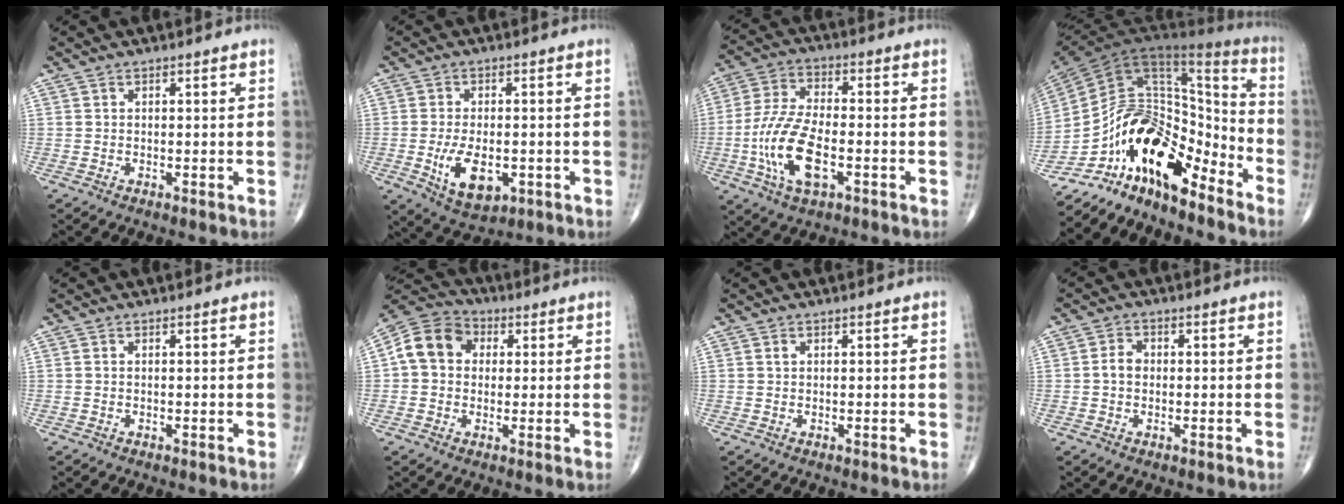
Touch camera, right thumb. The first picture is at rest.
{"total": 9.0, "force": [-2.2, 4.9, 7.2], "torque": [-0.117, -0.008, -0.024]}
{"total": 13.7, "force": [-3.8, 6.3, 11.6], "torque": [-0.242, 0.014, -0.072]}
{"total": 21.6, "force": [-13.5, 9.4, 14.0], "torque": [-0.213, 0.104, -0.233]}
{"total": 0.0}
{"total": 10.1, "force": [1.5, 8.3, 5.6], "torque": [-0.087, 0.023, 0.012]}
{"total": 0.6, "force": [0.3, 0.4, 0.4], "torque": [-0.009, 0.004, 0.007]}
{"total": 2.9, "force": [-0.1, 2.2, 1.8], "torque": [-0.028, 0.010, -0.007]}